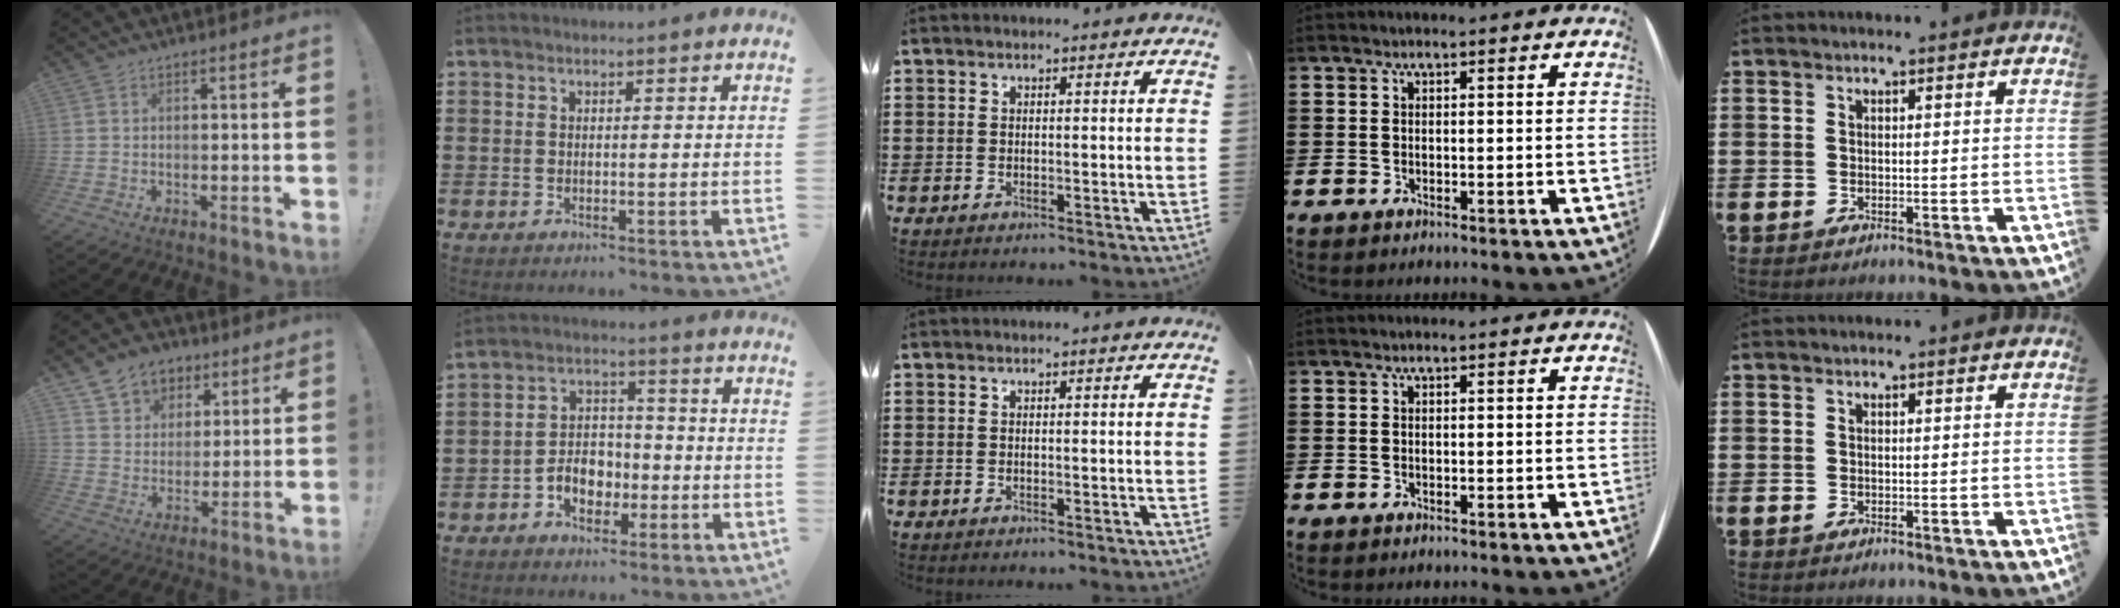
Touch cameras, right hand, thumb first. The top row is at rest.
{"thumb": {"total": 9.4, "force": [5.2, 7.6, 2.0], "torque": [-0.027, -0.034, 0.104]}, "index": {"total": 5.4, "force": [-2.2, 4.2, 2.6], "torque": [-0.044, 0.008, -0.043]}}